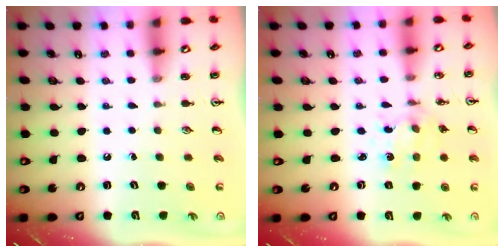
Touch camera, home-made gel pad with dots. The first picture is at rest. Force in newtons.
{"total": 2.3, "press": 2.3, "slide": 0.4}